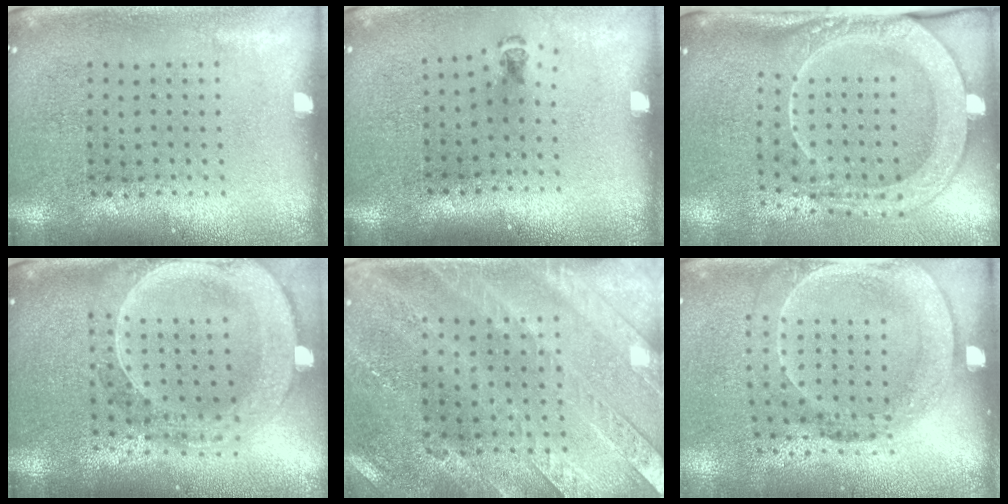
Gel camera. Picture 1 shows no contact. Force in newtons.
{"total": 0.6, "press": 0.4, "slide": 0.5}
{"total": 2.8, "press": 2.1, "slide": 1.8}
{"total": 2.7, "press": 2.4, "slide": 1.2}
{"total": 2.9, "press": 2.7, "slide": 1.1}
{"total": 1.6, "press": 1.2, "slide": 1.1}